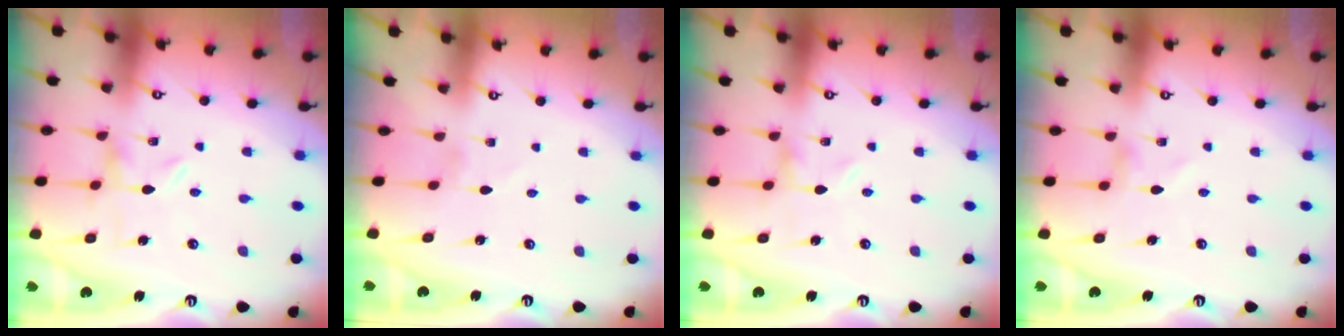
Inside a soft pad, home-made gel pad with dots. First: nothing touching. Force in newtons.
{"total": 1.2, "press": 1.2, "slide": 0.1}
{"total": 0.0}
{"total": 0.0}